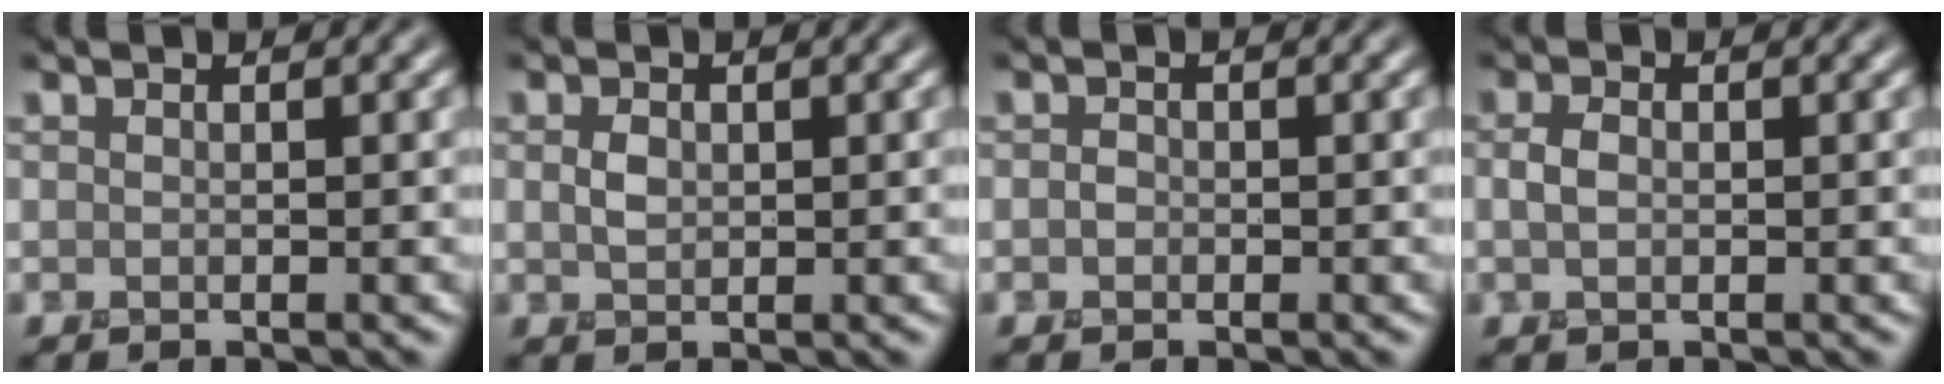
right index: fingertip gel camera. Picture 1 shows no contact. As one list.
[{"total": 1.1, "force": [0.0, 0.8, 0.7], "torque": [-0.018, -0.001, 0.001]}, {"total": 0.9, "force": [-0.3, 0.8, 0.2], "torque": [-0.003, -0.002, -0.013]}, {"total": 1.3, "force": [-0.2, 0.8, 1.0], "torque": [-0.025, 0.001, -0.007]}]